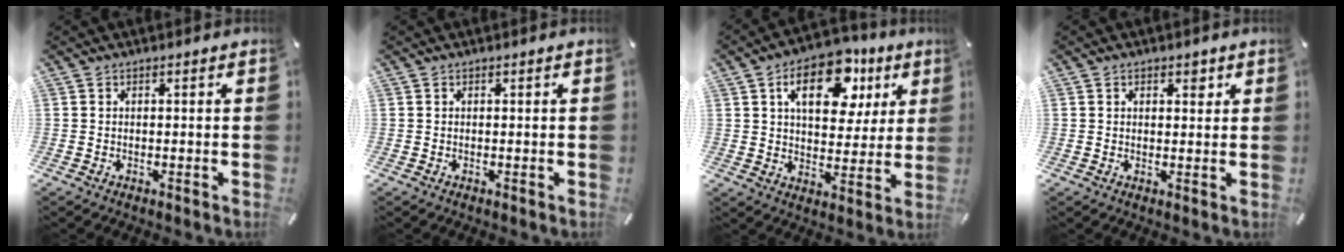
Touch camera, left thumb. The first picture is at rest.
{"total": 0.0}
{"total": 15.7, "force": [7.3, 9.5, 10.2], "torque": [-0.141, -0.020, 0.122]}
{"total": 2.0, "force": [1.0, 1.4, 1.1], "torque": [-0.008, -0.002, 0.012]}